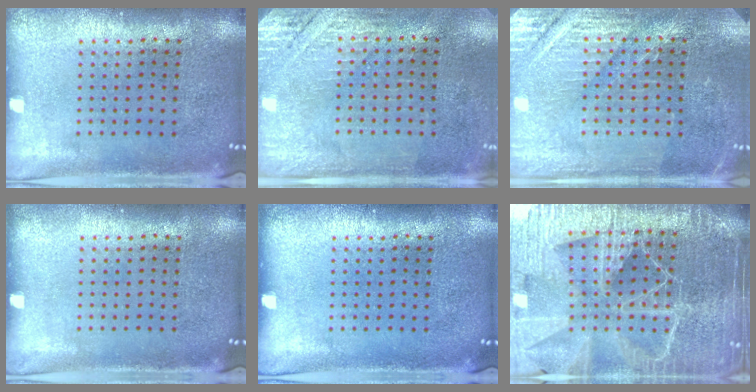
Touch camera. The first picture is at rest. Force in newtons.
{"total": 2.7, "press": 2.4, "slide": 1.2}
{"total": 3.4, "press": 3.4, "slide": 0.7}
{"total": 0.0}
{"total": 0.0}
{"total": 6.1, "press": 5.3, "slide": 2.9}